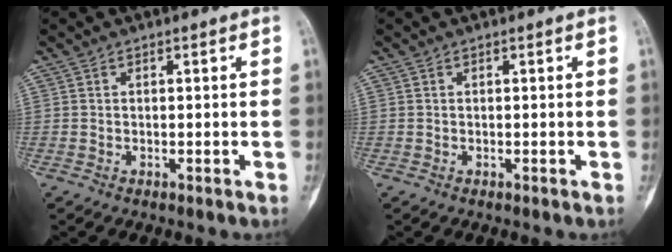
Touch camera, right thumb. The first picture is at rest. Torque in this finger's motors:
{"motor_torque": [0.05, 0.05, -0.03, -0.03, 0.00]}